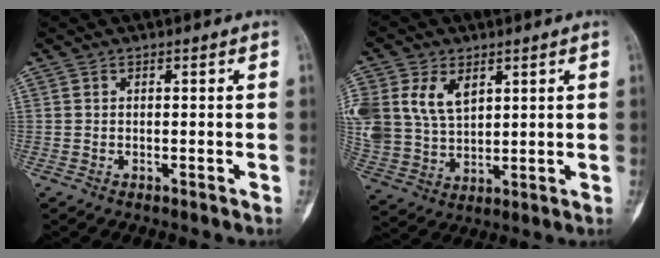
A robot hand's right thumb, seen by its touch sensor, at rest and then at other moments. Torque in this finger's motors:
{"motor_torque": [-0.24, 2.24, 0.62, -0.37, 0.11]}